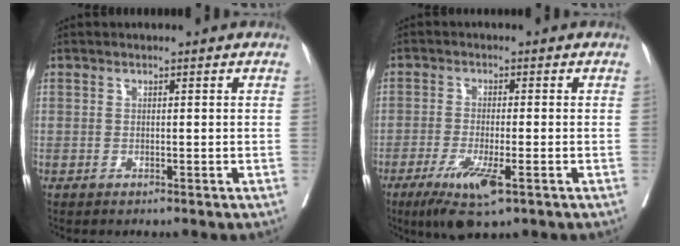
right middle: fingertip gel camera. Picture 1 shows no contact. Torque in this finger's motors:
{"motor_torque": [1.21, -0.81, 0.35, 0.12]}